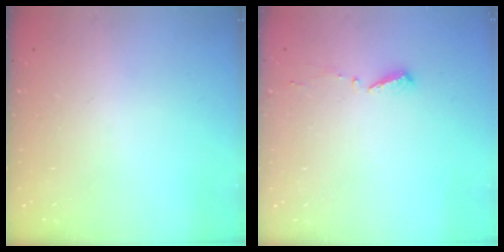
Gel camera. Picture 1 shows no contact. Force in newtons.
{"total": 3.5, "press": 3.5, "slide": 0.3}